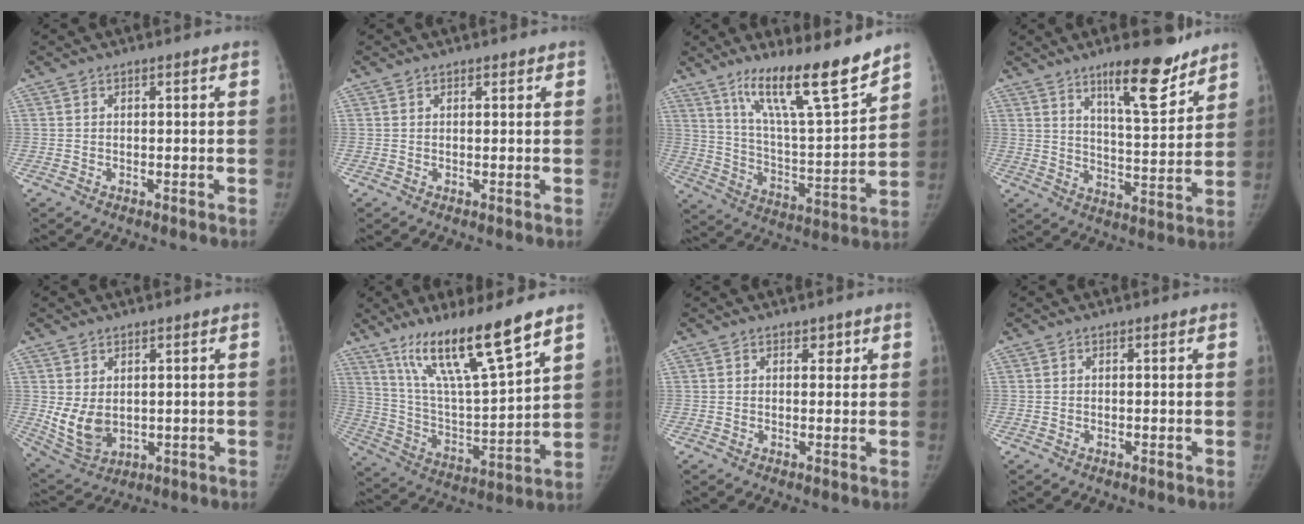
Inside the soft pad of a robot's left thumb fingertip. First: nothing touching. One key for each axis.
{"total": 0.6, "fx": 0.5, "fy": 0.4, "fz": 0.1, "tx": 0.000, "ty": -0.004, "tz": 0.006}
{"total": 18.0, "fx": 13.4, "fy": 2.6, "fz": 11.8, "tx": -0.168, "ty": -0.088, "tz": 0.233}
{"total": 13.3, "fx": 9.4, "fy": 3.4, "fz": 8.8, "tx": -0.106, "ty": -0.070, "tz": 0.151}
{"total": 7.7, "fx": 0.9, "fy": 5.5, "fz": 5.3, "tx": -0.090, "ty": -0.020, "tz": 0.040}
{"total": 18.6, "fx": 12.8, "fy": 2.4, "fz": 13.3, "tx": -0.219, "ty": -0.067, "tz": 0.239}
{"total": 1.6, "fx": 1.0, "fy": 1.1, "fz": 0.6, "tx": 0.007, "ty": -0.004, "tz": 0.011}
{"total": 0.0}